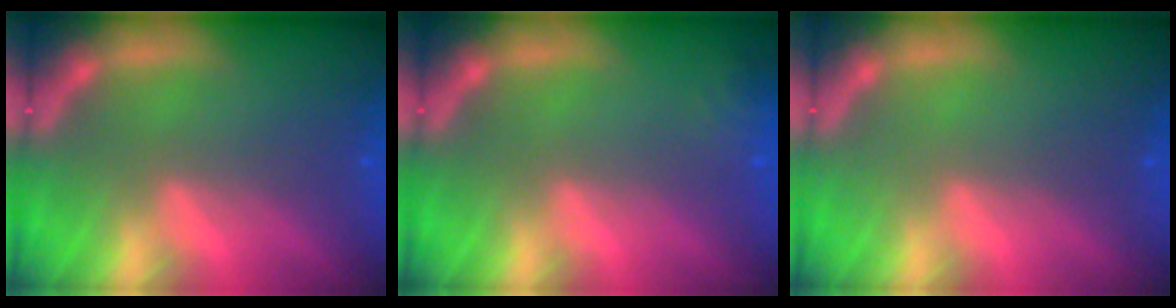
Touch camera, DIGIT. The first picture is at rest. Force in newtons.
{"total": 1.9}
{"total": 0.0}